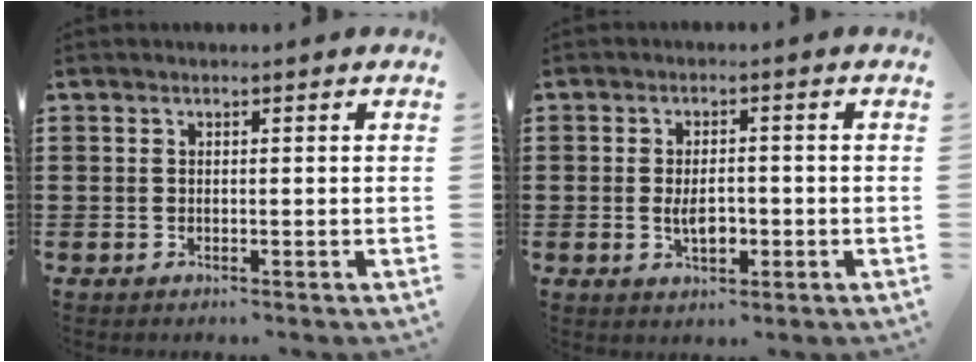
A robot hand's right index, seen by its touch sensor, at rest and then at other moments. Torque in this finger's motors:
{"motor_torque": [2.14, 0.00, 0.34, 0.10]}